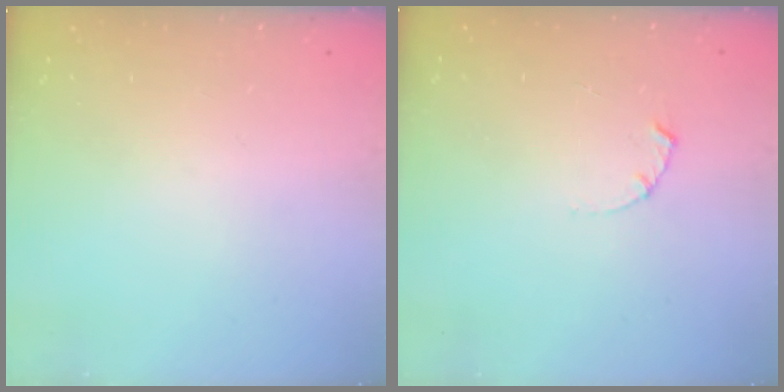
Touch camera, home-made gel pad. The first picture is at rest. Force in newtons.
{"total": 1.7, "press": 1.6, "slide": 0.3}